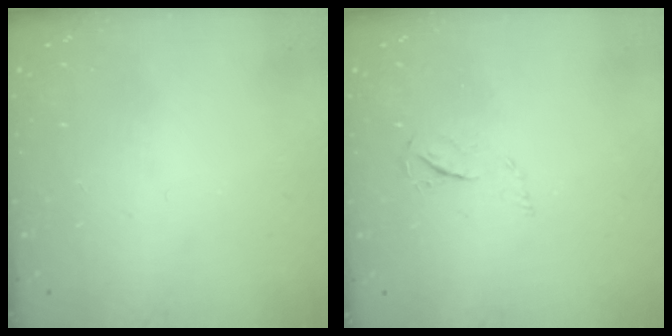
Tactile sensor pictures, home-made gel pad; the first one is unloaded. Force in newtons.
{"total": 3.9, "press": 3.9, "slide": 0.4}